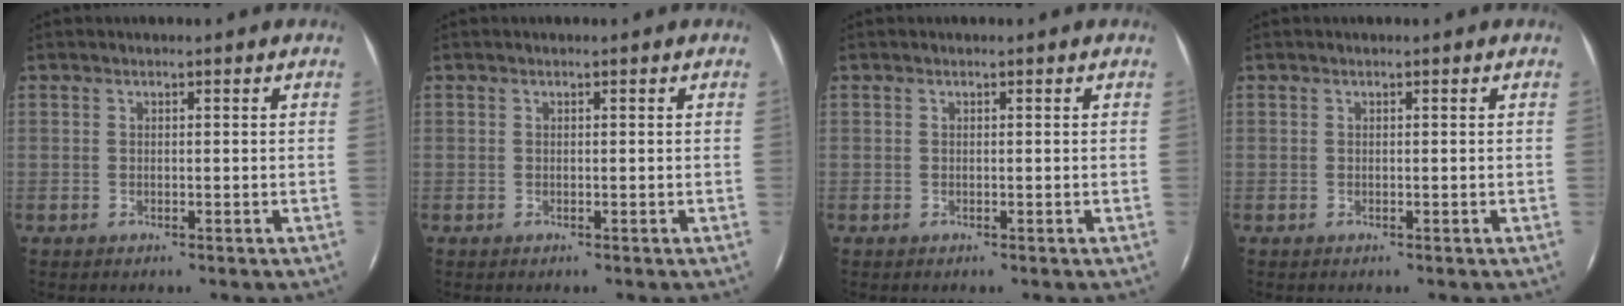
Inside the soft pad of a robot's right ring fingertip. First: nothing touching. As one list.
[{"total": 0.0}, {"total": 0.0}, {"total": 0.0}]